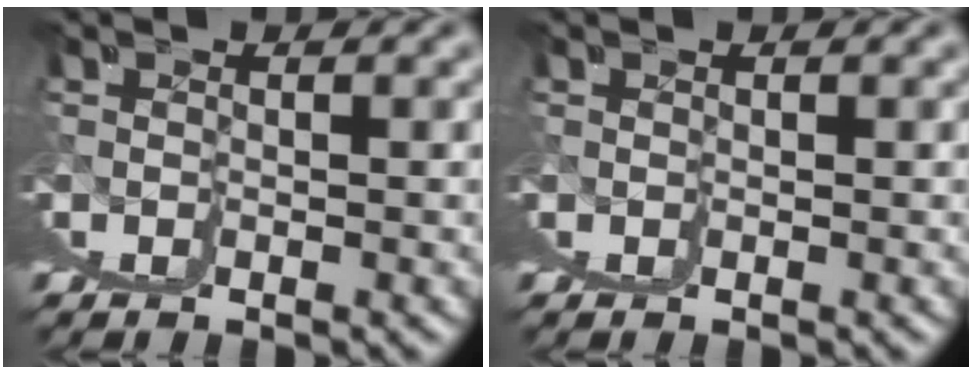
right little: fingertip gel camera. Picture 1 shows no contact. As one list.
[{"total": 0.0}]